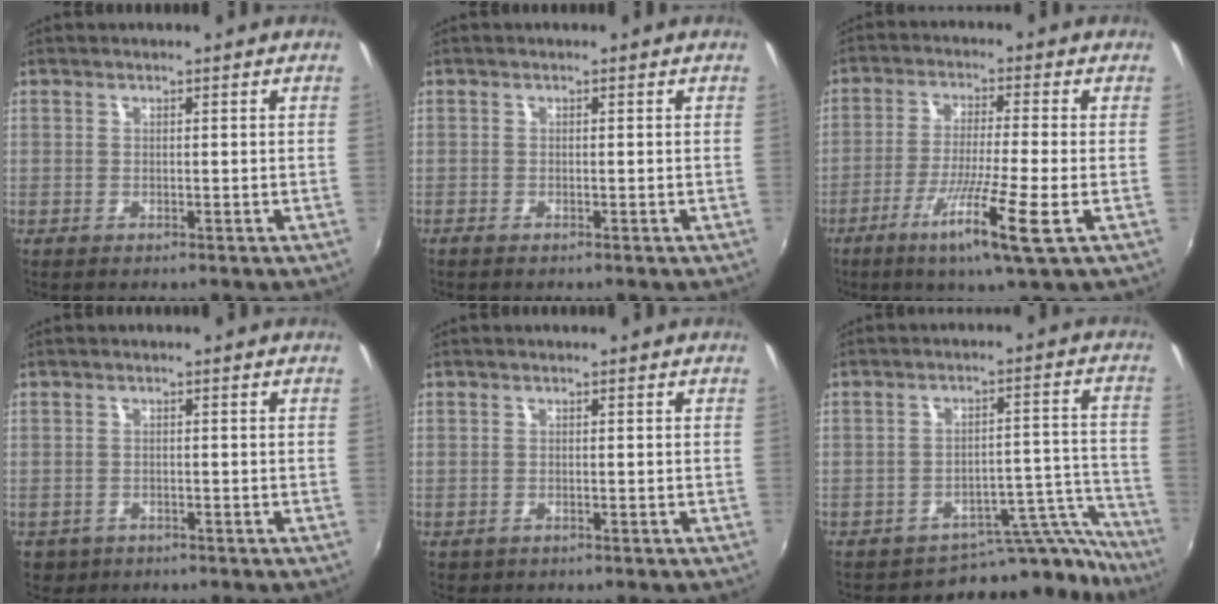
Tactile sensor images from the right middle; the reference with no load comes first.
{"total": 0.5, "force": [-0.5, 0.1, 0.1], "torque": [-0.001, -0.003, -0.012]}
{"total": 10.1, "force": [-4.3, -0.5, 9.1], "torque": [-0.180, -0.017, -0.080]}
{"total": 3.5, "force": [-1.6, 2.9, 1.3], "torque": [-0.036, -0.005, -0.017]}
{"total": 1.0, "force": [-0.5, 0.7, 0.4], "torque": [-0.010, -0.001, -0.005]}
{"total": 12.4, "force": [-11.9, 3.4, 0.9], "torque": [0.024, 0.058, -0.164]}